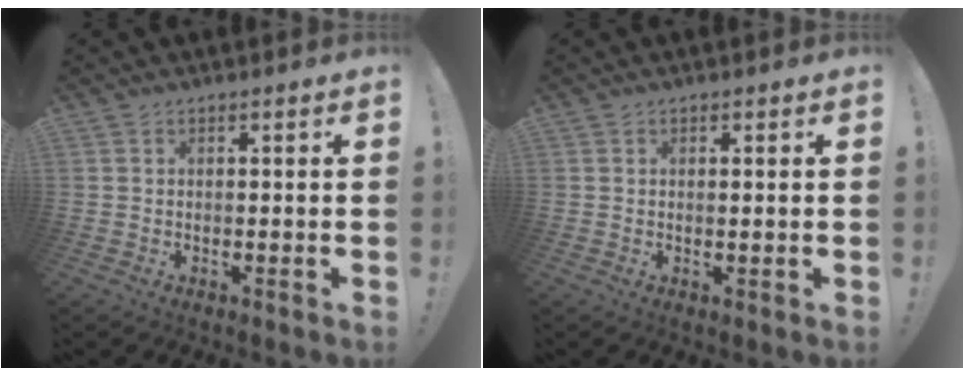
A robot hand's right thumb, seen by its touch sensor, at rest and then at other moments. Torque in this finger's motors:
{"motor_torque": [0.12, -0.43, -0.12, -0.12, -0.01]}